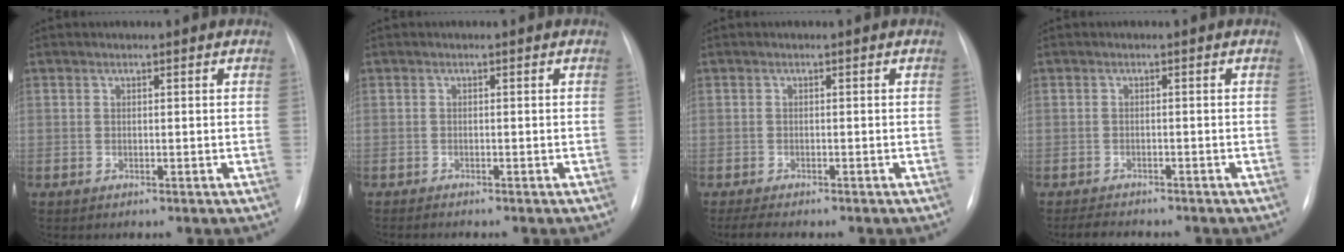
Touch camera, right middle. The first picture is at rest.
{"total": 1.6, "force": [-1.5, 0.2, 0.7], "torque": [-0.015, -0.004, -0.019]}
{"total": 3.9, "force": [-3.2, 0.8, 2.0], "torque": [-0.034, -0.010, -0.043]}
{"total": 4.0, "force": [-3.6, 1.0, 1.3], "torque": [-0.023, -0.010, -0.053]}